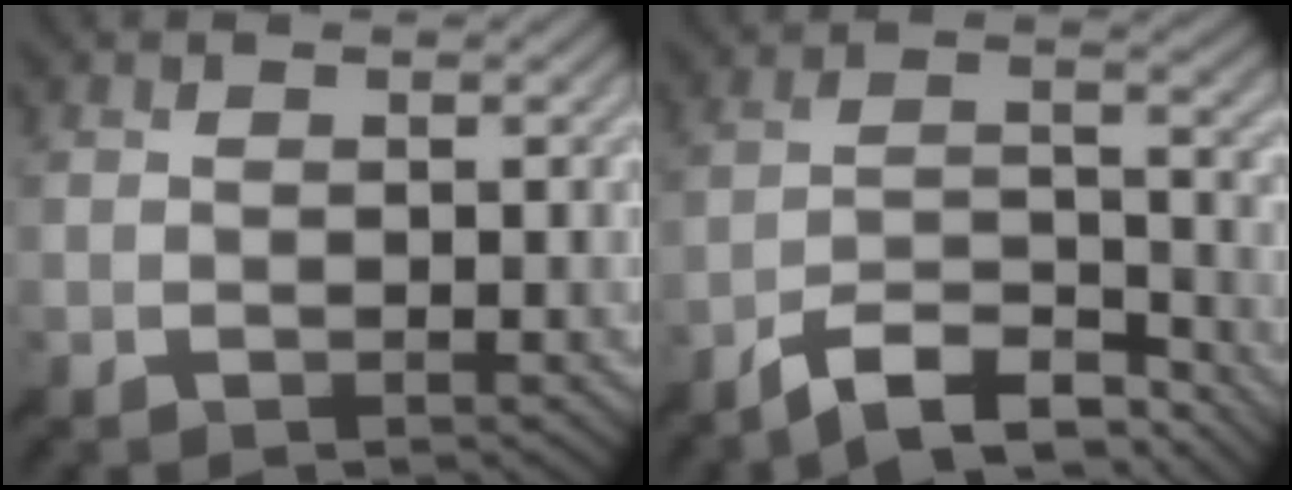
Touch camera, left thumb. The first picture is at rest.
{"total": 10.7, "force": [-8.7, 2.5, 5.7], "torque": [-0.101, 0.009, -0.159]}